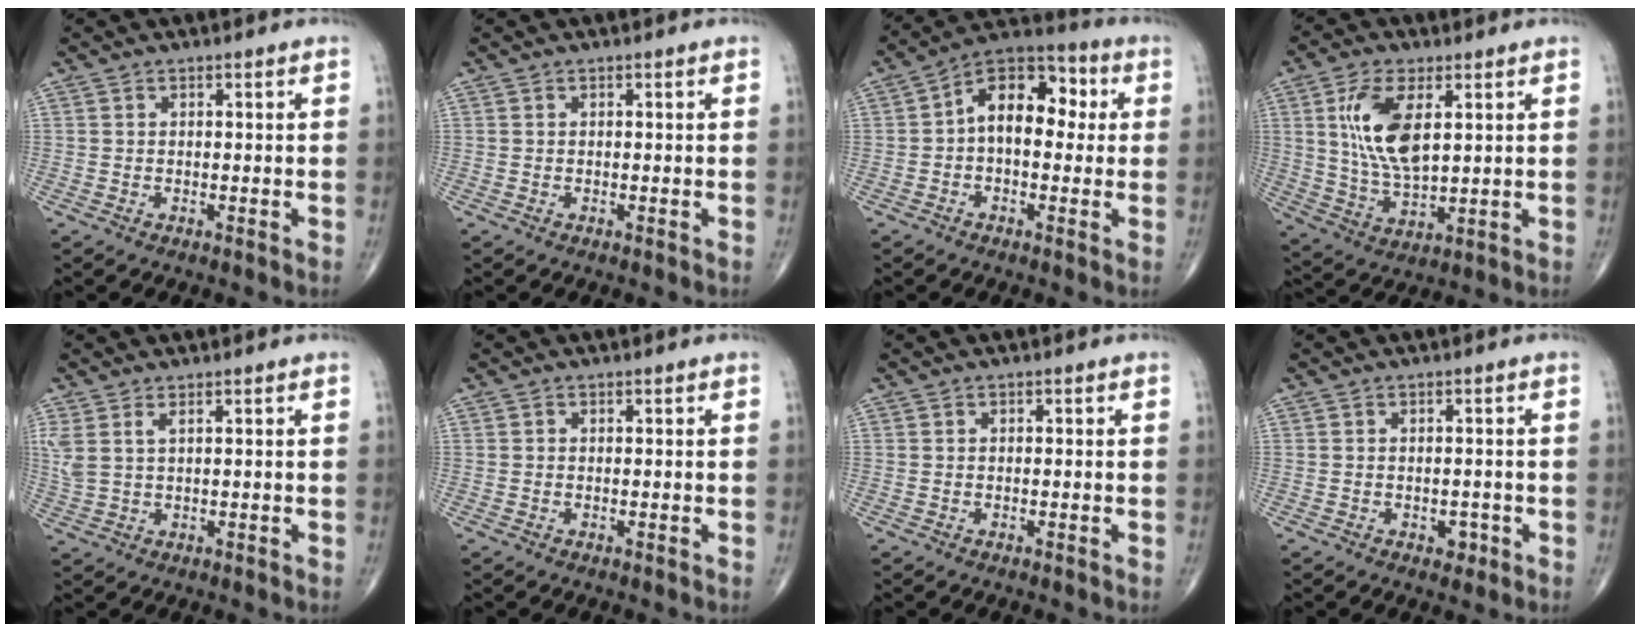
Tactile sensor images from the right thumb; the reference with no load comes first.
{"total": 0.0}
{"total": 12.8, "force": [1.2, 7.9, 10.0], "torque": [-0.119, 0.039, 0.003]}
{"total": 12.3, "force": [3.4, 5.8, 10.3], "torque": [-0.200, -0.017, 0.072]}
{"total": 4.1, "force": [1.8, 1.6, 3.3], "torque": [-0.096, 0.003, 0.046]}
{"total": 0.0}
{"total": 0.0}
{"total": 2.0, "force": [-0.8, 1.4, 1.1], "torque": [-0.005, 0.003, -0.009]}